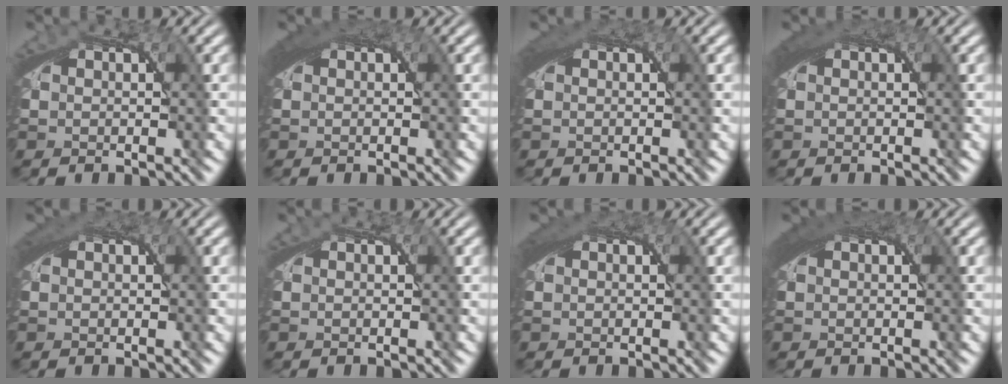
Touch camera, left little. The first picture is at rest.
{"total": 2.7, "force": [1.0, 1.3, 2.2], "torque": [-0.041, 0.000, 0.016]}
{"total": 1.8, "force": [0.7, 0.9, 1.4], "torque": [-0.027, -0.001, 0.011]}
{"total": 2.4, "force": [0.9, 1.1, 1.9], "torque": [-0.037, -0.001, 0.016]}
{"total": 1.7, "force": [0.7, 0.9, 1.3], "torque": [-0.025, 0.000, 0.011]}
{"total": 0.0}
{"total": 1.9, "force": [0.8, 0.9, 1.5], "torque": [-0.030, -0.002, 0.013]}
{"total": 3.0, "force": [1.1, 1.4, 2.4], "torque": [-0.043, 0.000, 0.018]}